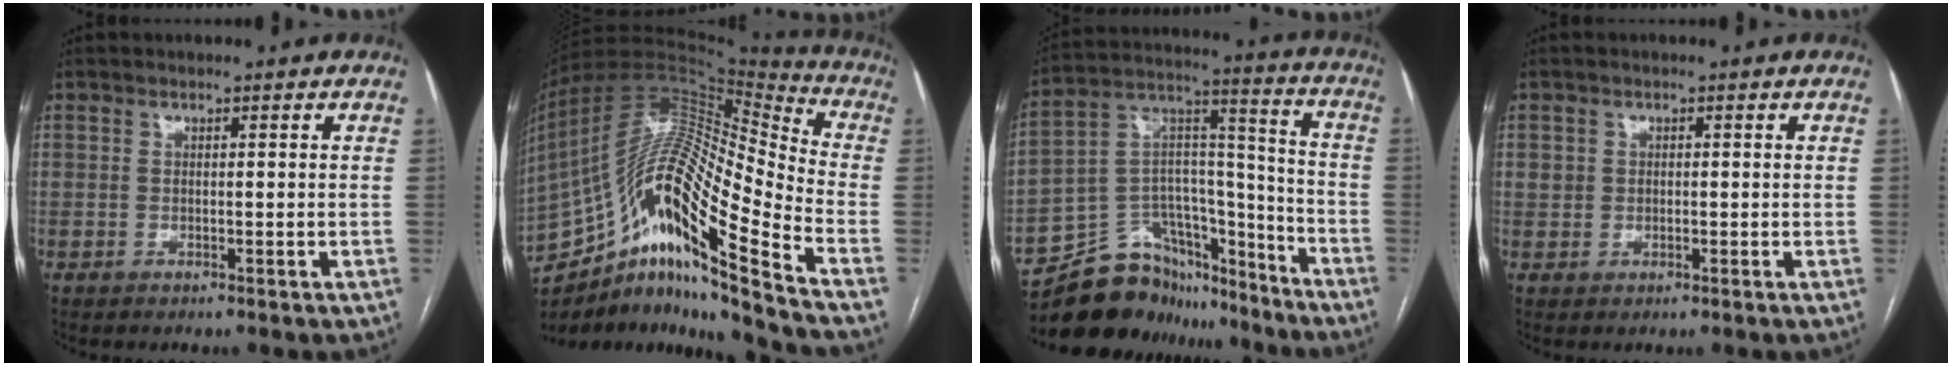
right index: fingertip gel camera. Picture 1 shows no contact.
{"total": 23.3, "force": [-13.7, 2.6, 18.6], "torque": [-0.365, 0.012, -0.246]}
{"total": 20.9, "force": [-18.0, 8.8, 6.0], "torque": [-0.120, 0.050, -0.285]}
{"total": 1.5, "force": [0.3, 1.4, 0.4], "torque": [-0.005, 0.010, 0.007]}